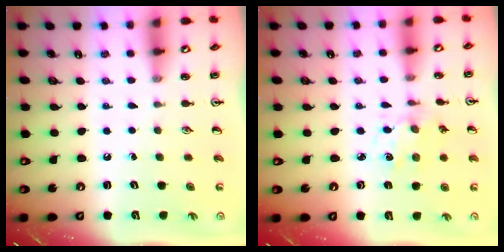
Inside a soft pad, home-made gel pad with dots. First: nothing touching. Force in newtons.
{"total": 2.5, "press": 2.5, "slide": 0.2}